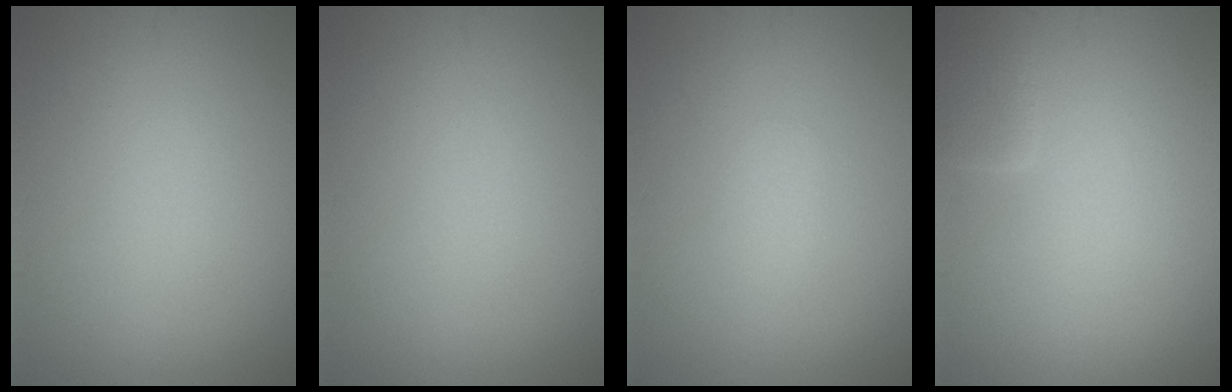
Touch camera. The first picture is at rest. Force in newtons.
{"total": 0.0}
{"total": 0.8, "press": 0.8, "slide": 0.1}
{"total": 2.3, "press": 2.3, "slide": 0.2}